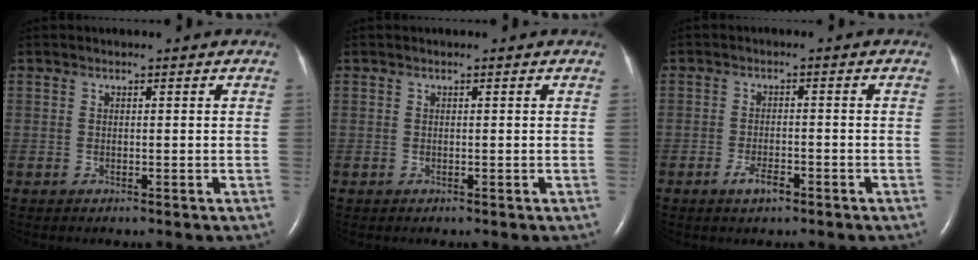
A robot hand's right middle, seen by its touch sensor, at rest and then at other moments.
{"total": 0.0}
{"total": 2.9, "force": [-1.8, 0.9, 2.0], "torque": [-0.042, 0.000, -0.033]}